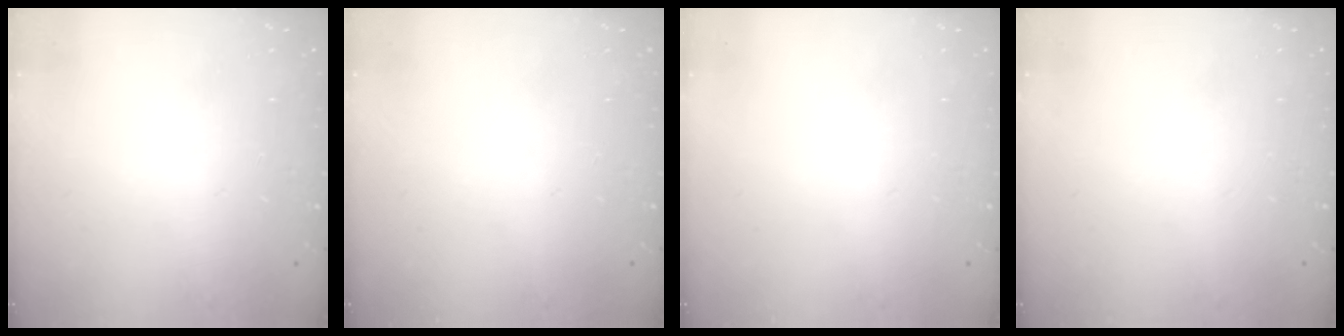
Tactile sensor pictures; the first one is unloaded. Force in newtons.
{"total": 0.0}
{"total": 0.0}
{"total": 0.0}